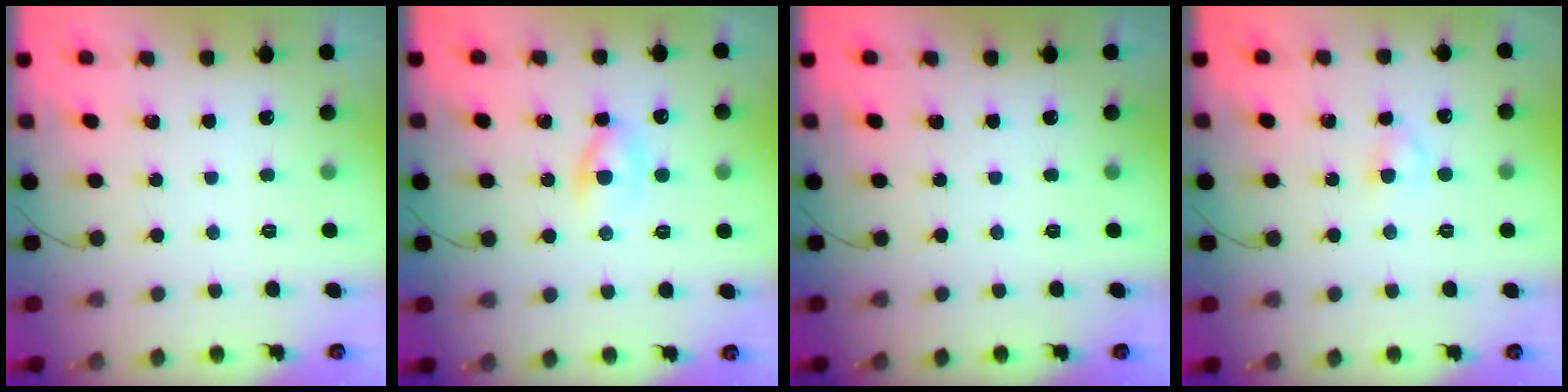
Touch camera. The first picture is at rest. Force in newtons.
{"total": 5.6, "press": 5.4, "slide": 1.3}
{"total": 0.0}
{"total": 2.7, "press": 2.5, "slide": 1.2}